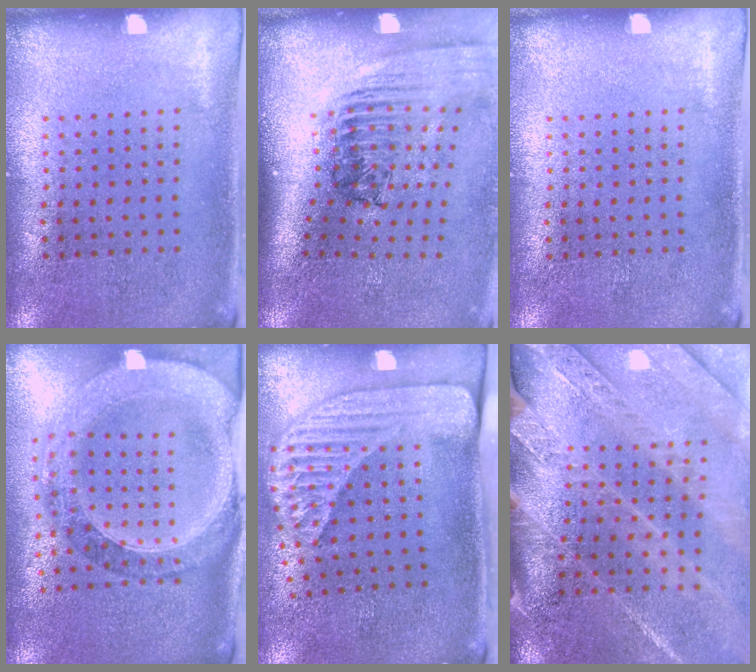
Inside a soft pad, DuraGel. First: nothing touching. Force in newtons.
{"total": 2.6, "press": 1.7, "slide": 1.9}
{"total": 0.0}
{"total": 1.8, "press": 1.7, "slide": 0.5}
{"total": 2.4, "press": 1.8, "slide": 1.7}
{"total": 4.0, "press": 3.4, "slide": 2.2}